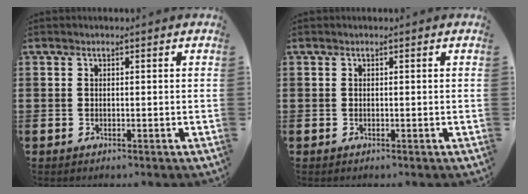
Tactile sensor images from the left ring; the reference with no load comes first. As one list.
[{"total": 0.0}]